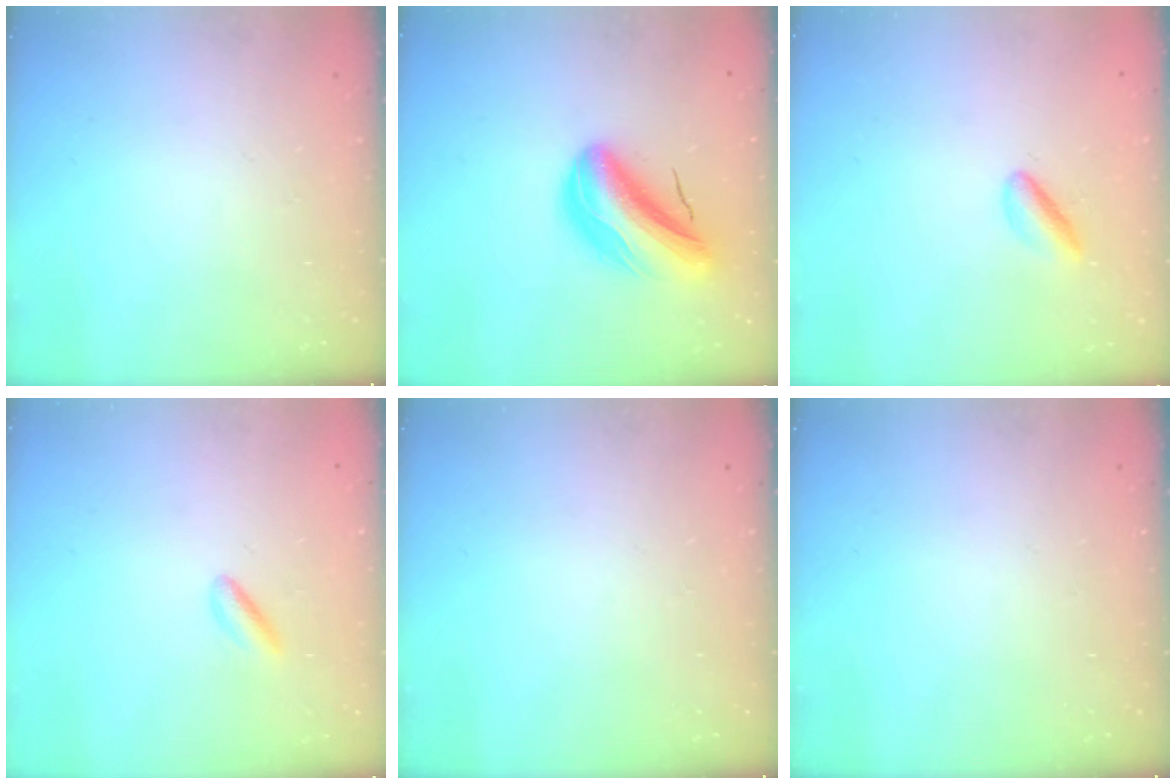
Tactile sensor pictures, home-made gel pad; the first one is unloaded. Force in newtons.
{"total": 11.8, "press": 11.3, "slide": 3.4}
{"total": 2.9, "press": 2.9, "slide": 0.4}
{"total": 4.2, "press": 4.1, "slide": 1.0}
{"total": 0.0}
{"total": 0.0}